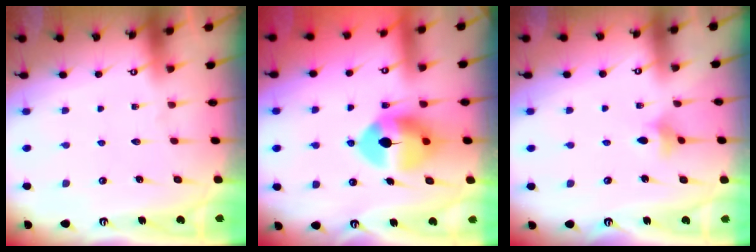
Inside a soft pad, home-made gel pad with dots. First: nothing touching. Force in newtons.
{"total": 13.3, "press": 13.2, "slide": 1.5}
{"total": 4.5, "press": 4.4, "slide": 0.8}